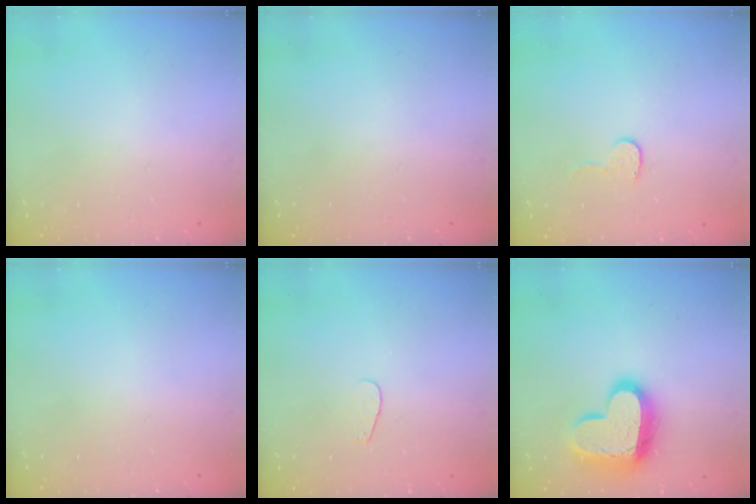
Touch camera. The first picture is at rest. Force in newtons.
{"total": 0.0}
{"total": 4.9, "press": 4.9, "slide": 0.4}
{"total": 0.0}
{"total": 2.8, "press": 2.8, "slide": 0.2}
{"total": 17.1, "press": 17.0, "slide": 1.6}